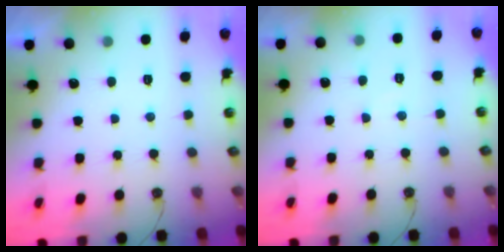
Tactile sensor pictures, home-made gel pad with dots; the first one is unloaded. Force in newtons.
{"total": 3.9, "press": 3.8, "slide": 0.6}